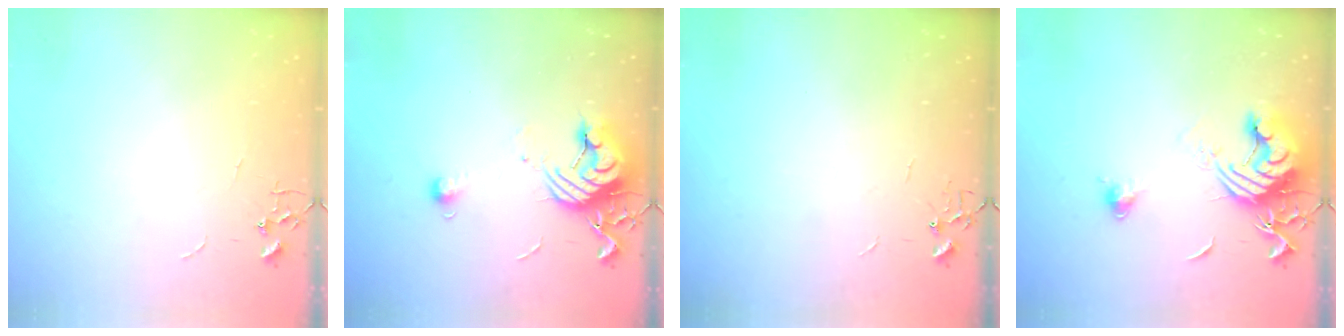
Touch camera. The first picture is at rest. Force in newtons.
{"total": 11.4, "press": 11.3, "slide": 1.2}
{"total": 0.0}
{"total": 13.8, "press": 13.7, "slide": 1.8}